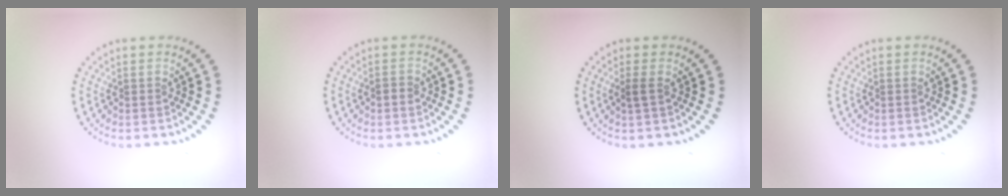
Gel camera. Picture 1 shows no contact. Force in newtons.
{"total": 0.9, "press": 0.9, "slide": 0.2}
{"total": 0.9, "press": 0.7, "slide": 0.6}
{"total": 0.0}